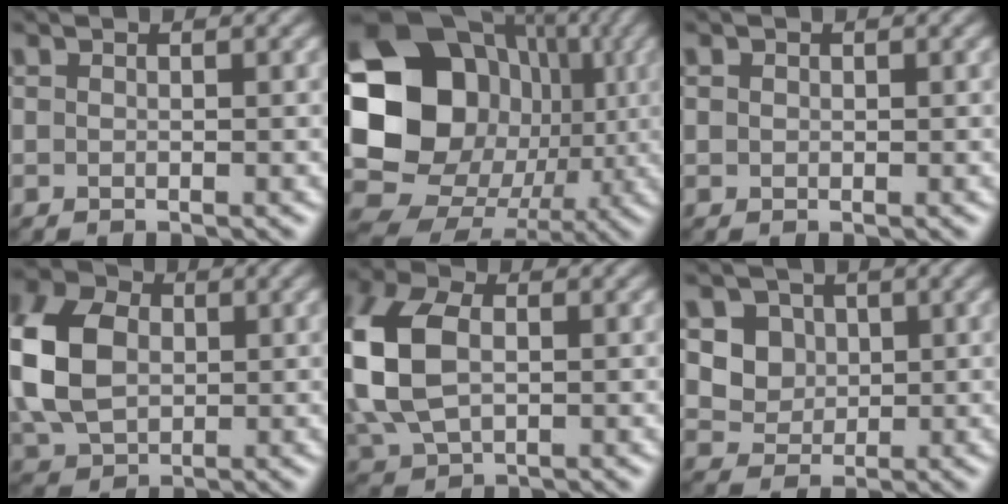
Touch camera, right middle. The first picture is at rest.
{"total": 20.3, "force": [0.9, 17.9, 9.7], "torque": [-0.191, -0.005, 0.006]}
{"total": 0.6, "force": [0.2, 0.6, 0.1], "torque": [0.003, -0.002, 0.002]}
{"total": 9.6, "force": [0.6, 7.1, 6.4], "torque": [-0.167, 0.014, 0.002]}
{"total": 9.2, "force": [0.4, 6.1, 6.8], "torque": [-0.190, 0.006, 0.002]}
{"total": 3.7, "force": [1.2, 3.2, 1.5], "torque": [-0.037, -0.012, 0.038]}